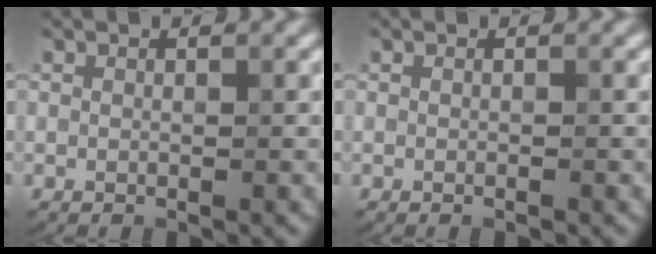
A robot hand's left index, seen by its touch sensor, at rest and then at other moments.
{"total": 0.0}